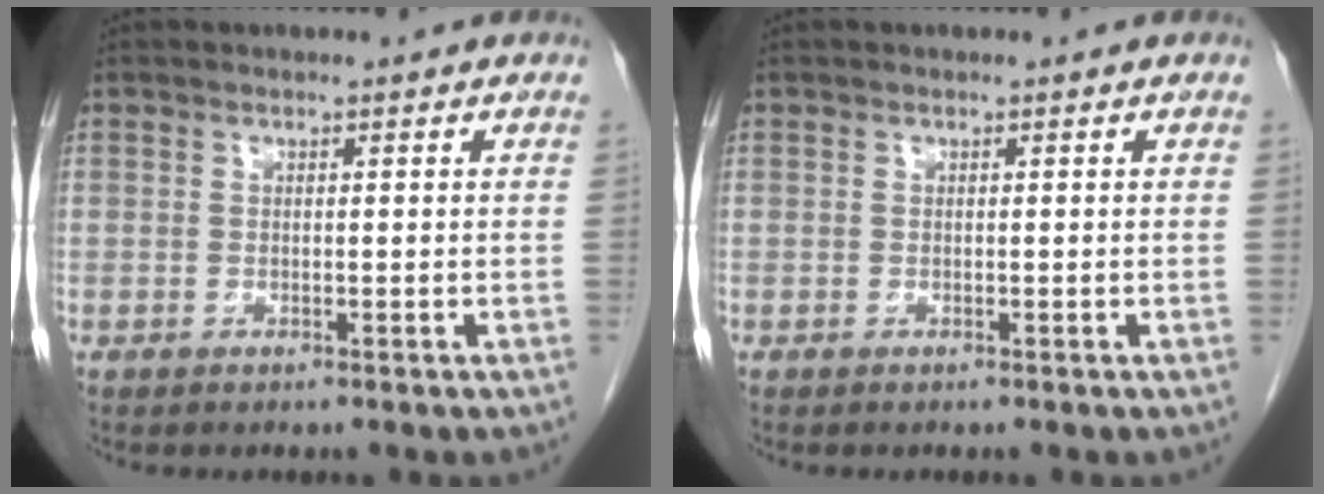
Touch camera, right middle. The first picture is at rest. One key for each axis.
{"total": 0.0}